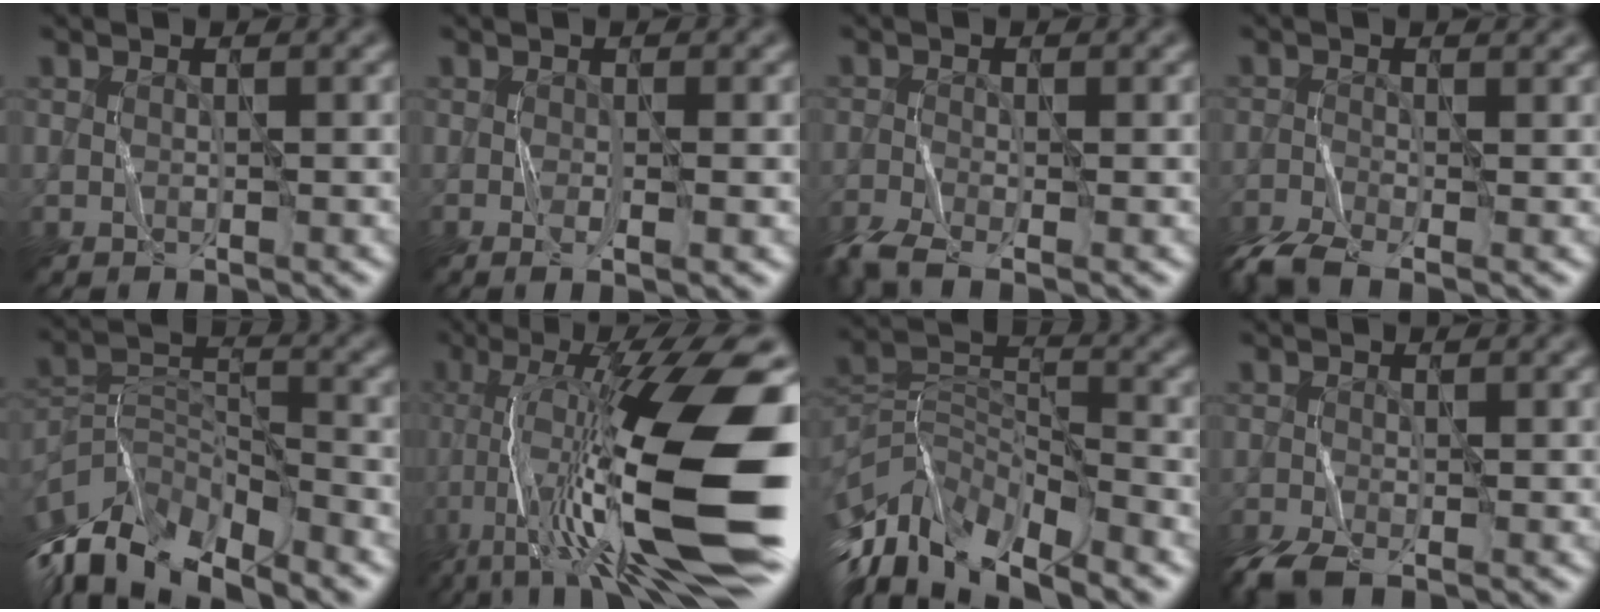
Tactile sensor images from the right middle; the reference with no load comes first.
{"total": 1.6, "force": [-0.5, 0.1, 1.6], "torque": [-0.031, -0.006, -0.003]}
{"total": 3.8, "force": [-2.6, 1.0, 2.6], "torque": [-0.061, -0.012, -0.052]}
{"total": 4.6, "force": [-2.9, 1.4, 3.3], "torque": [-0.064, -0.008, -0.059]}
{"total": 10.2, "force": [-7.7, 3.6, 5.5], "torque": [-0.115, -0.008, -0.145]}
{"total": 17.5, "force": [-3.4, 3.8, 16.7], "torque": [-0.288, 0.021, -0.051]}
{"total": 10.2, "force": [-6.7, 4.1, 6.5], "torque": [-0.139, -0.010, -0.117]}
{"total": 2.6, "force": [-1.8, 0.7, 1.8], "torque": [-0.050, -0.010, -0.035]}